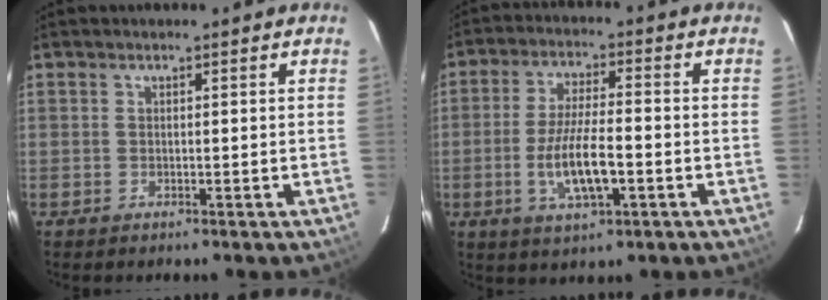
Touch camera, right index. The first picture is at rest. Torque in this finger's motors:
{"motor_torque": [0.90, -0.66, 0.61, 0.16]}